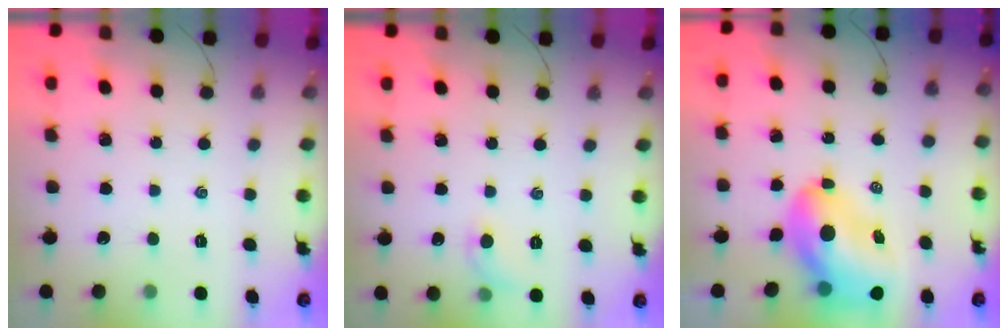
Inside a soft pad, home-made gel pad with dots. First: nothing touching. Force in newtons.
{"total": 5.9, "press": 5.7, "slide": 1.5}
{"total": 10.4, "press": 10.0, "slide": 3.1}